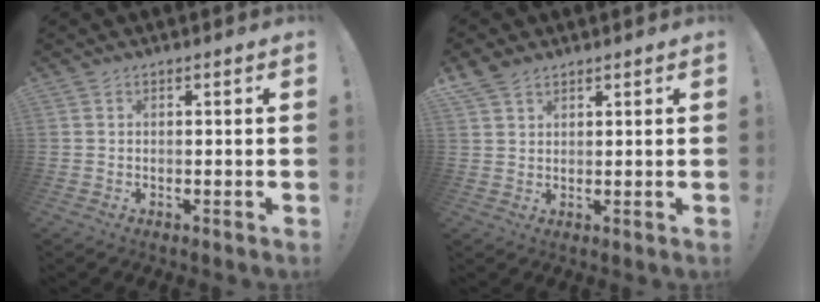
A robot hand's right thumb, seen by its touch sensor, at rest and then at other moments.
{"total": 4.2, "force": [3.3, 2.0, 1.6], "torque": [-0.035, -0.012, 0.064]}